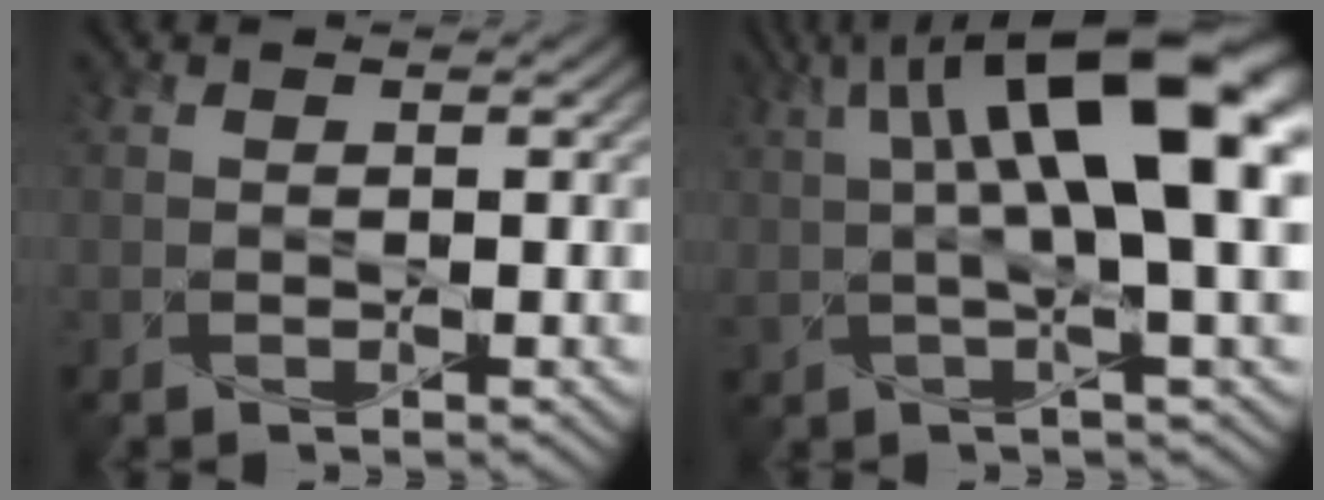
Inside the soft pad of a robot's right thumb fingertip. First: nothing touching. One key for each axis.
{"total": 14.4, "fx": 4.0, "fy": 4.0, "fz": 13.3, "tx": -0.217, "ty": 0.008, "tz": 0.069}